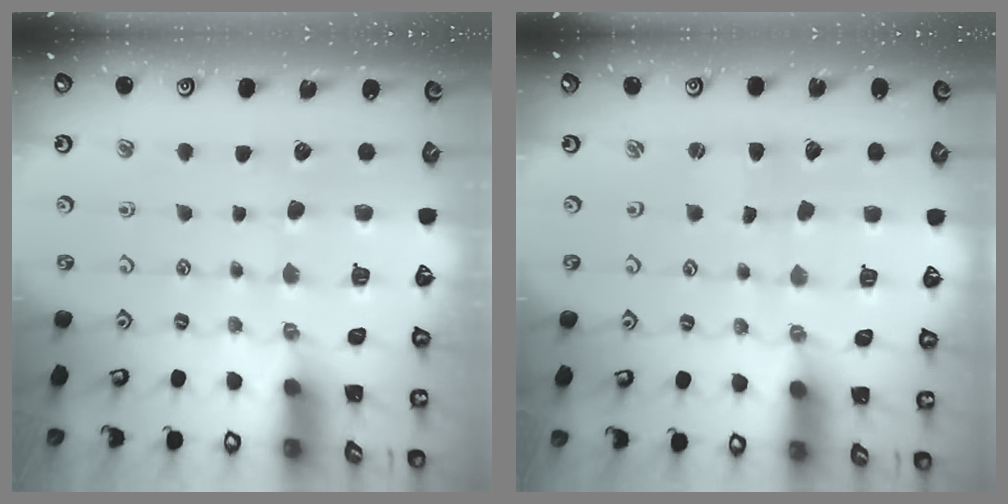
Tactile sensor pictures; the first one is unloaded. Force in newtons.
{"total": 2.0, "press": 2.0, "slide": 0.4}